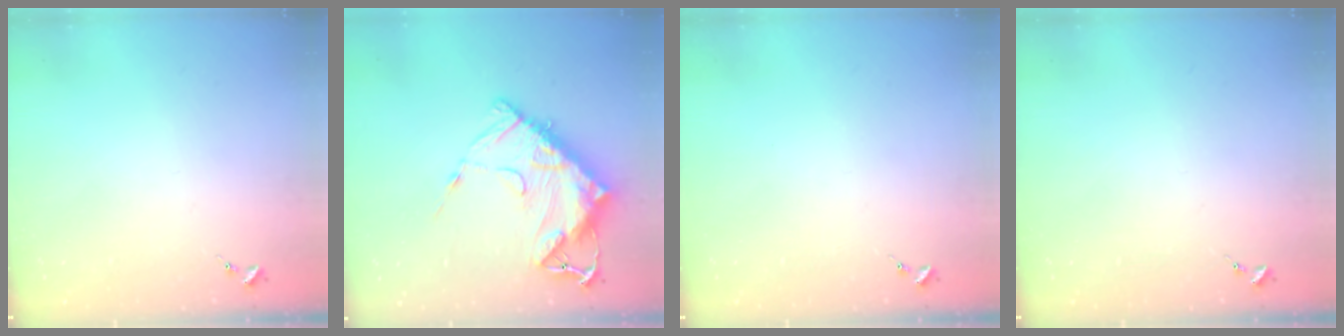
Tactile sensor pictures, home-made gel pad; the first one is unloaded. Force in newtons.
{"total": 18.7, "press": 18.6, "slide": 1.9}
{"total": 0.0}
{"total": 0.0}